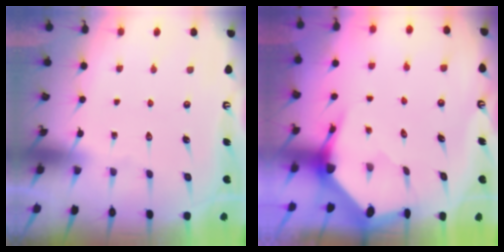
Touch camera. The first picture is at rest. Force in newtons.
{"total": 3.4, "press": 3.4, "slide": 0.6}